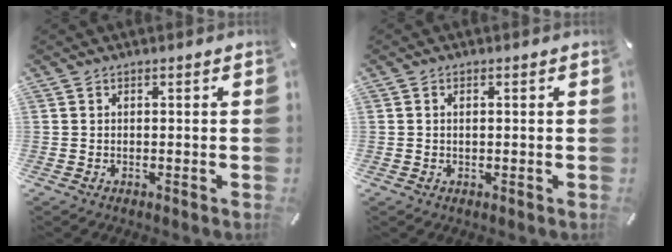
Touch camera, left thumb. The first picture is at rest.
{"total": 1.0, "force": [0.1, 0.5, 0.9], "torque": [-0.019, 0.003, 0.001]}